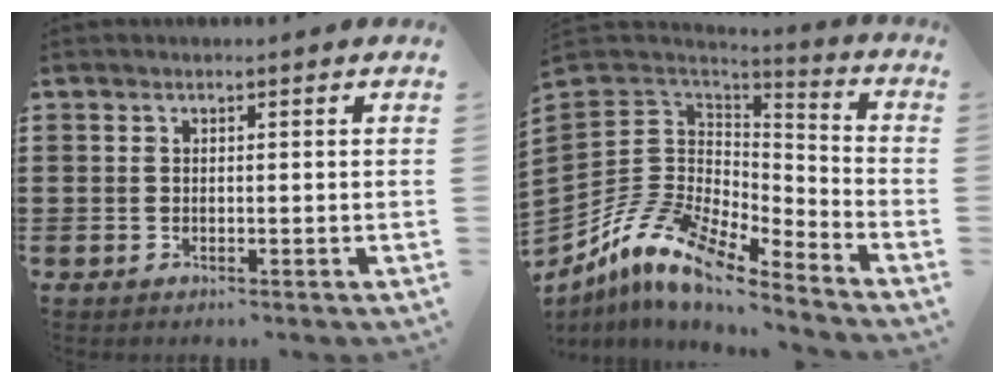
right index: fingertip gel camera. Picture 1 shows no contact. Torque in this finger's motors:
{"motor_torque": [0.14, 0.44, -0.52, -0.21]}